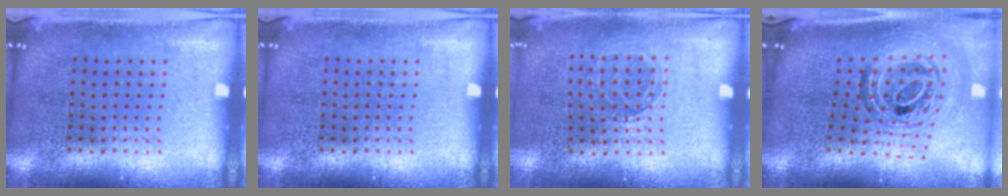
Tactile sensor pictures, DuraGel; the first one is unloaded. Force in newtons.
{"total": 0.0}
{"total": 0.8, "press": 0.8, "slide": 0.1}
{"total": 1.9, "press": 1.5, "slide": 1.2}